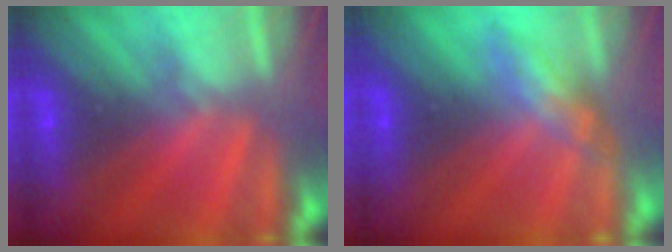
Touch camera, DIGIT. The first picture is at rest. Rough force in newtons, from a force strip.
{"total": 2.6}